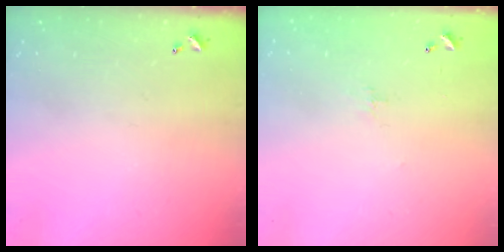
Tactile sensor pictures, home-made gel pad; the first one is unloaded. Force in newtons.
{"total": 6.9, "press": 6.9, "slide": 0.5}